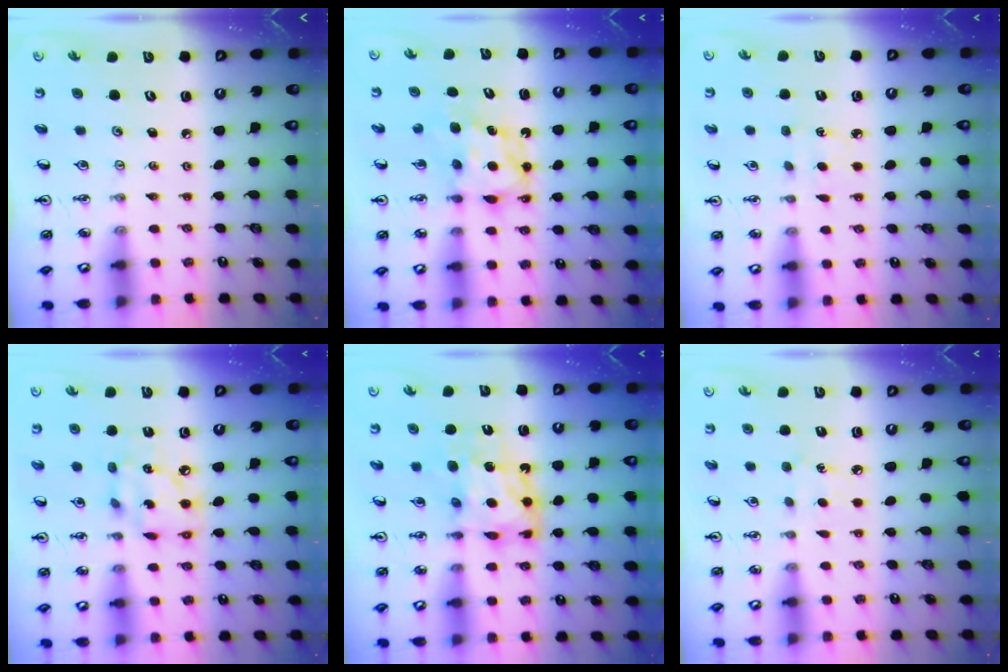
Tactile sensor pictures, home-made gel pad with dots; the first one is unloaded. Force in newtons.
{"total": 6.6, "press": 6.6, "slide": 0.3}
{"total": 2.9, "press": 2.9, "slide": 0.3}
{"total": 10.8, "press": 10.8, "slide": 1.1}
{"total": 10.2, "press": 10.2, "slide": 0.9}
{"total": 4.2, "press": 4.2, "slide": 0.5}